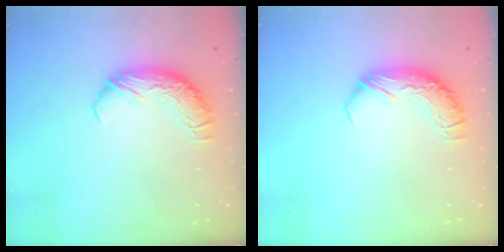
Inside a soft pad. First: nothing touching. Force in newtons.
{"total": 0.0}